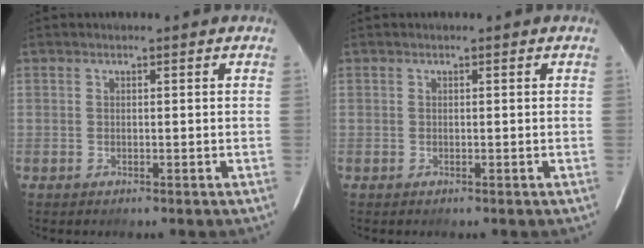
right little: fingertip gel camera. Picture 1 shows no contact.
{"total": 0.0}